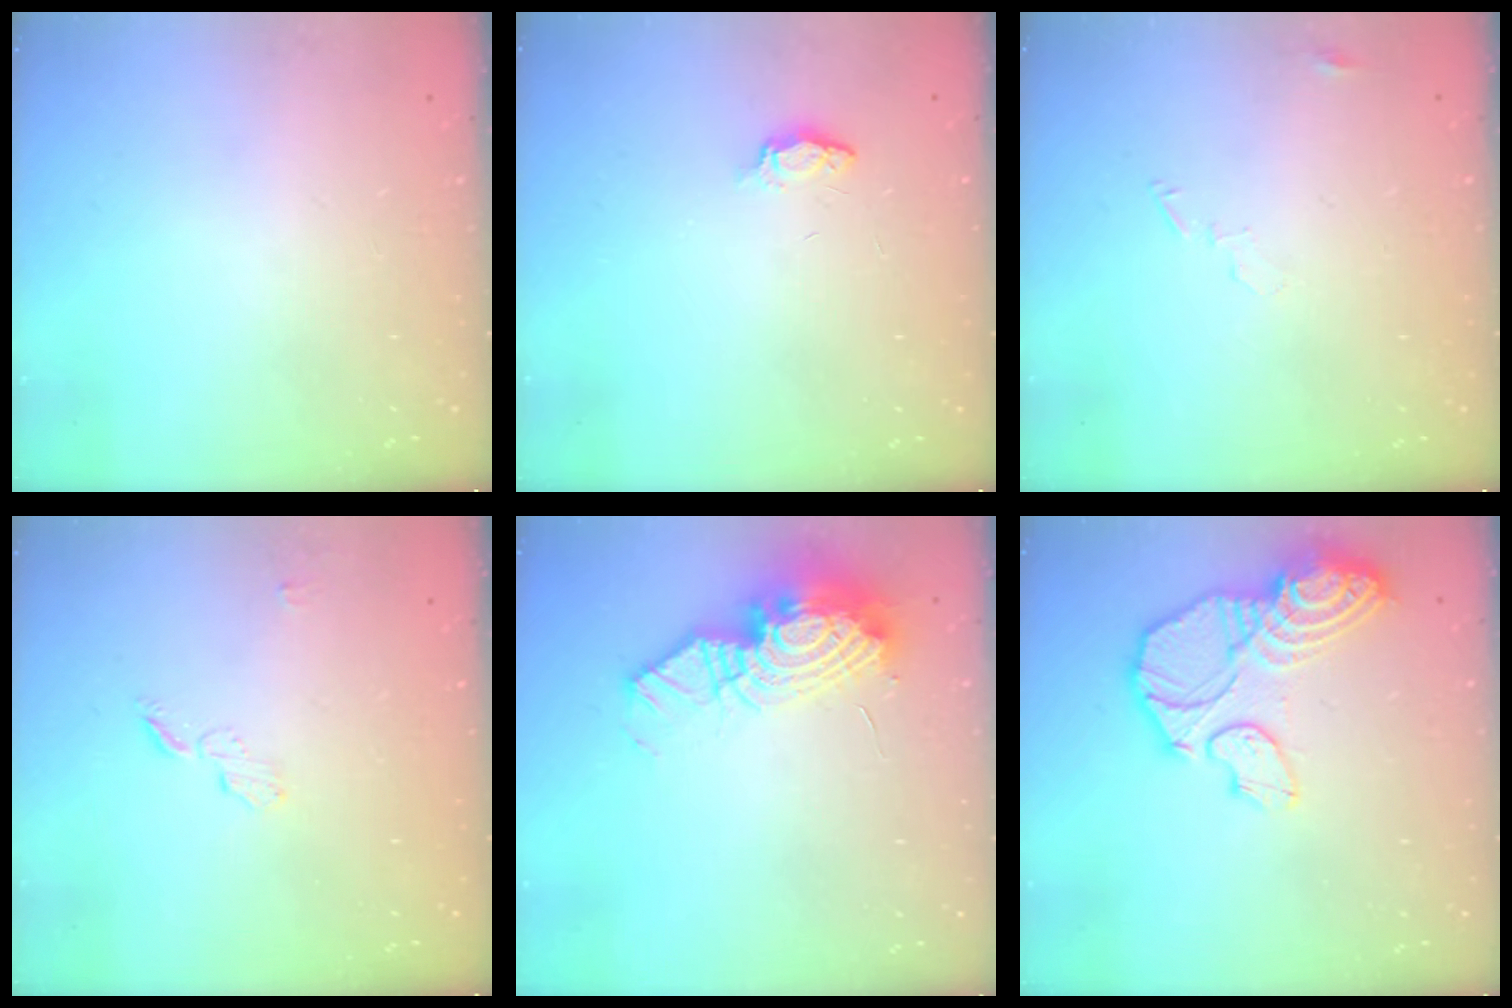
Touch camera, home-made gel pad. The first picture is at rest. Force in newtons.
{"total": 3.7, "press": 3.7, "slide": 0.6}
{"total": 4.3, "press": 4.3, "slide": 0.3}
{"total": 4.7, "press": 4.7, "slide": 0.4}
{"total": 15.1, "press": 15.0, "slide": 1.1}
{"total": 17.2, "press": 17.1, "slide": 1.6}